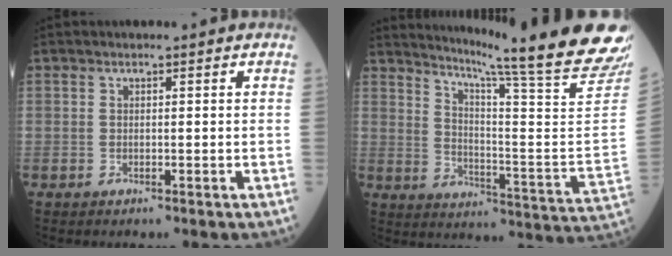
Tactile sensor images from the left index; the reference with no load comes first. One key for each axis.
{"total": 23.1, "fx": 20.0, "fy": -2.6, "fz": 11.2, "tx": -0.181, "ty": -0.115, "tz": 0.260}